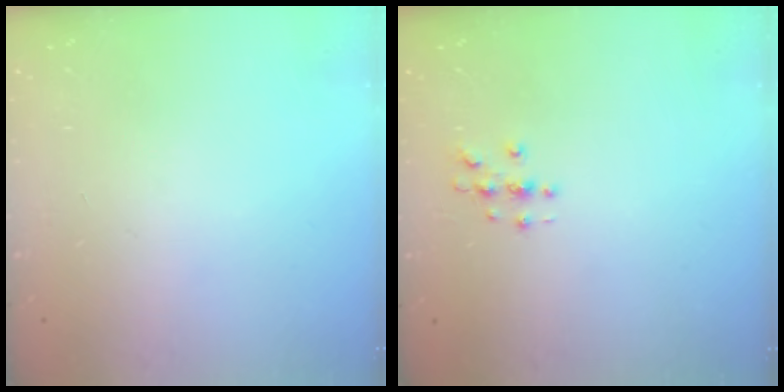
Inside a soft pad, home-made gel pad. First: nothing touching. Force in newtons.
{"total": 2.9, "press": 2.9, "slide": 0.3}